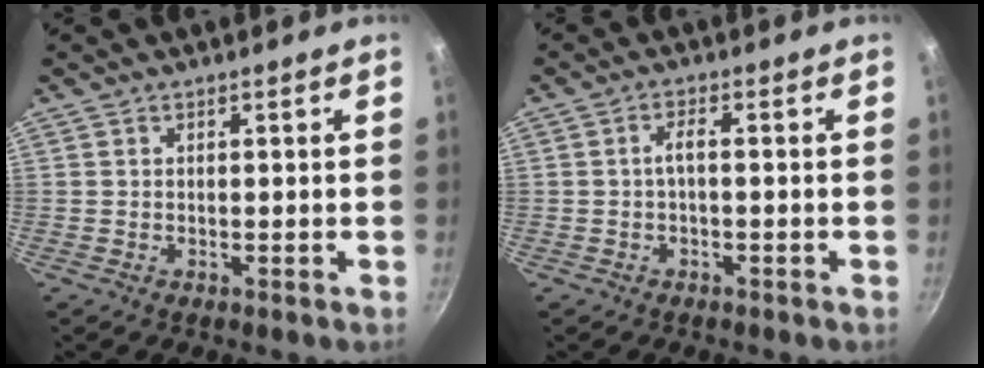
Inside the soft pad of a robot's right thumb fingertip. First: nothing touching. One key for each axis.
{"total": 2.1, "fx": -0.6, "fy": 0.5, "fz": 1.9, "tx": -0.046, "ty": 0.015, "tz": -0.012}